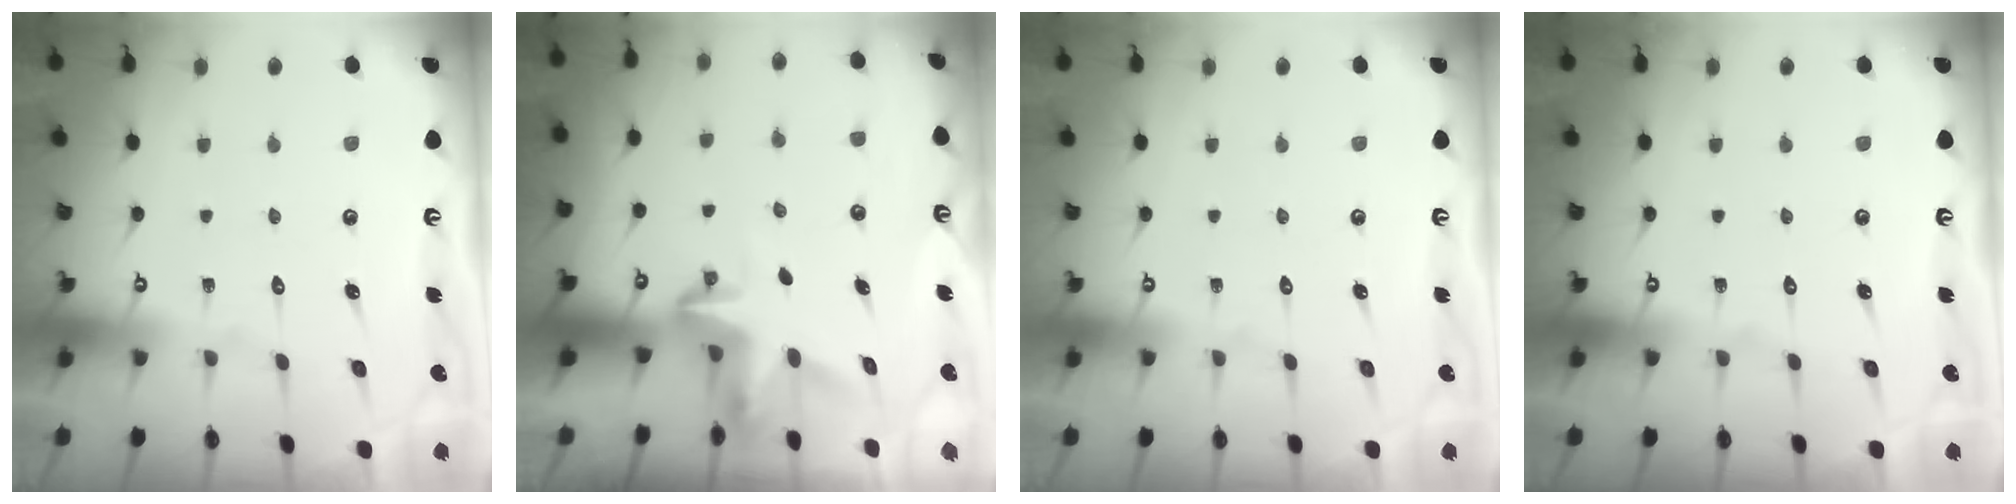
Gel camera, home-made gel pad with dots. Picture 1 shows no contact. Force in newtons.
{"total": 3.7, "press": 3.7, "slide": 0.3}
{"total": 0.0}
{"total": 0.0}